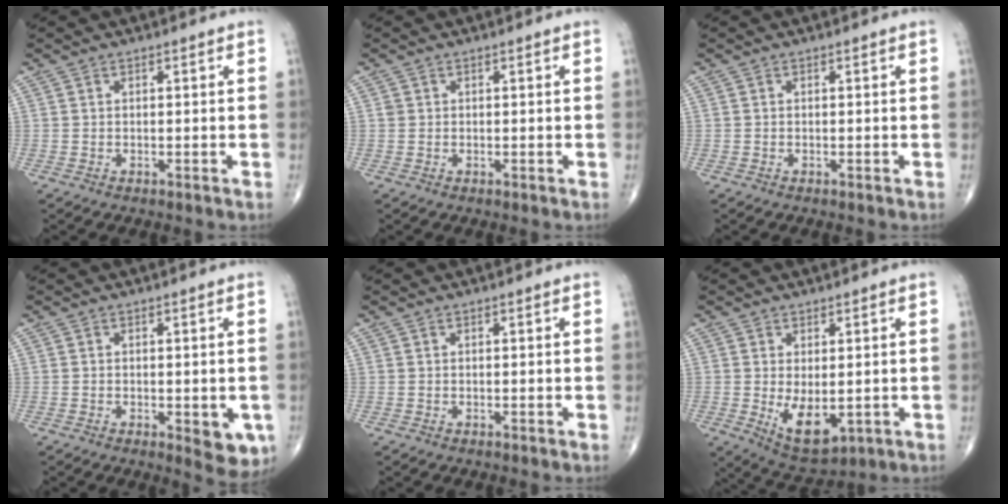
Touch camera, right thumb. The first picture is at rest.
{"total": 0.6, "force": [0.1, 0.6, 0.2], "torque": [0.001, 0.002, 0.003]}
{"total": 0.0}
{"total": 6.1, "force": [-1.7, 2.5, 5.3], "torque": [-0.047, -0.009, -0.018]}
{"total": 0.0}
{"total": 7.9, "force": [-0.9, 4.0, 6.7], "torque": [-0.096, -0.019, 0.002]}